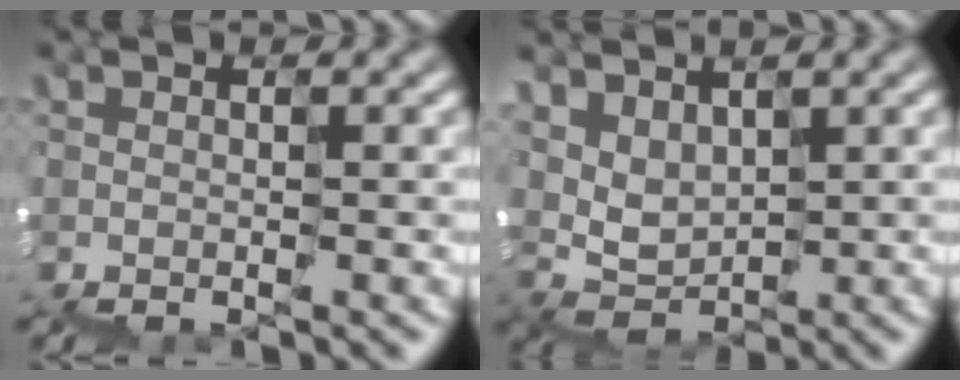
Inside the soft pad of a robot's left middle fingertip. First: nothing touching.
{"total": 2.7, "force": [2.2, 1.4, -0.5], "torque": [0.005, 0.015, 0.046]}